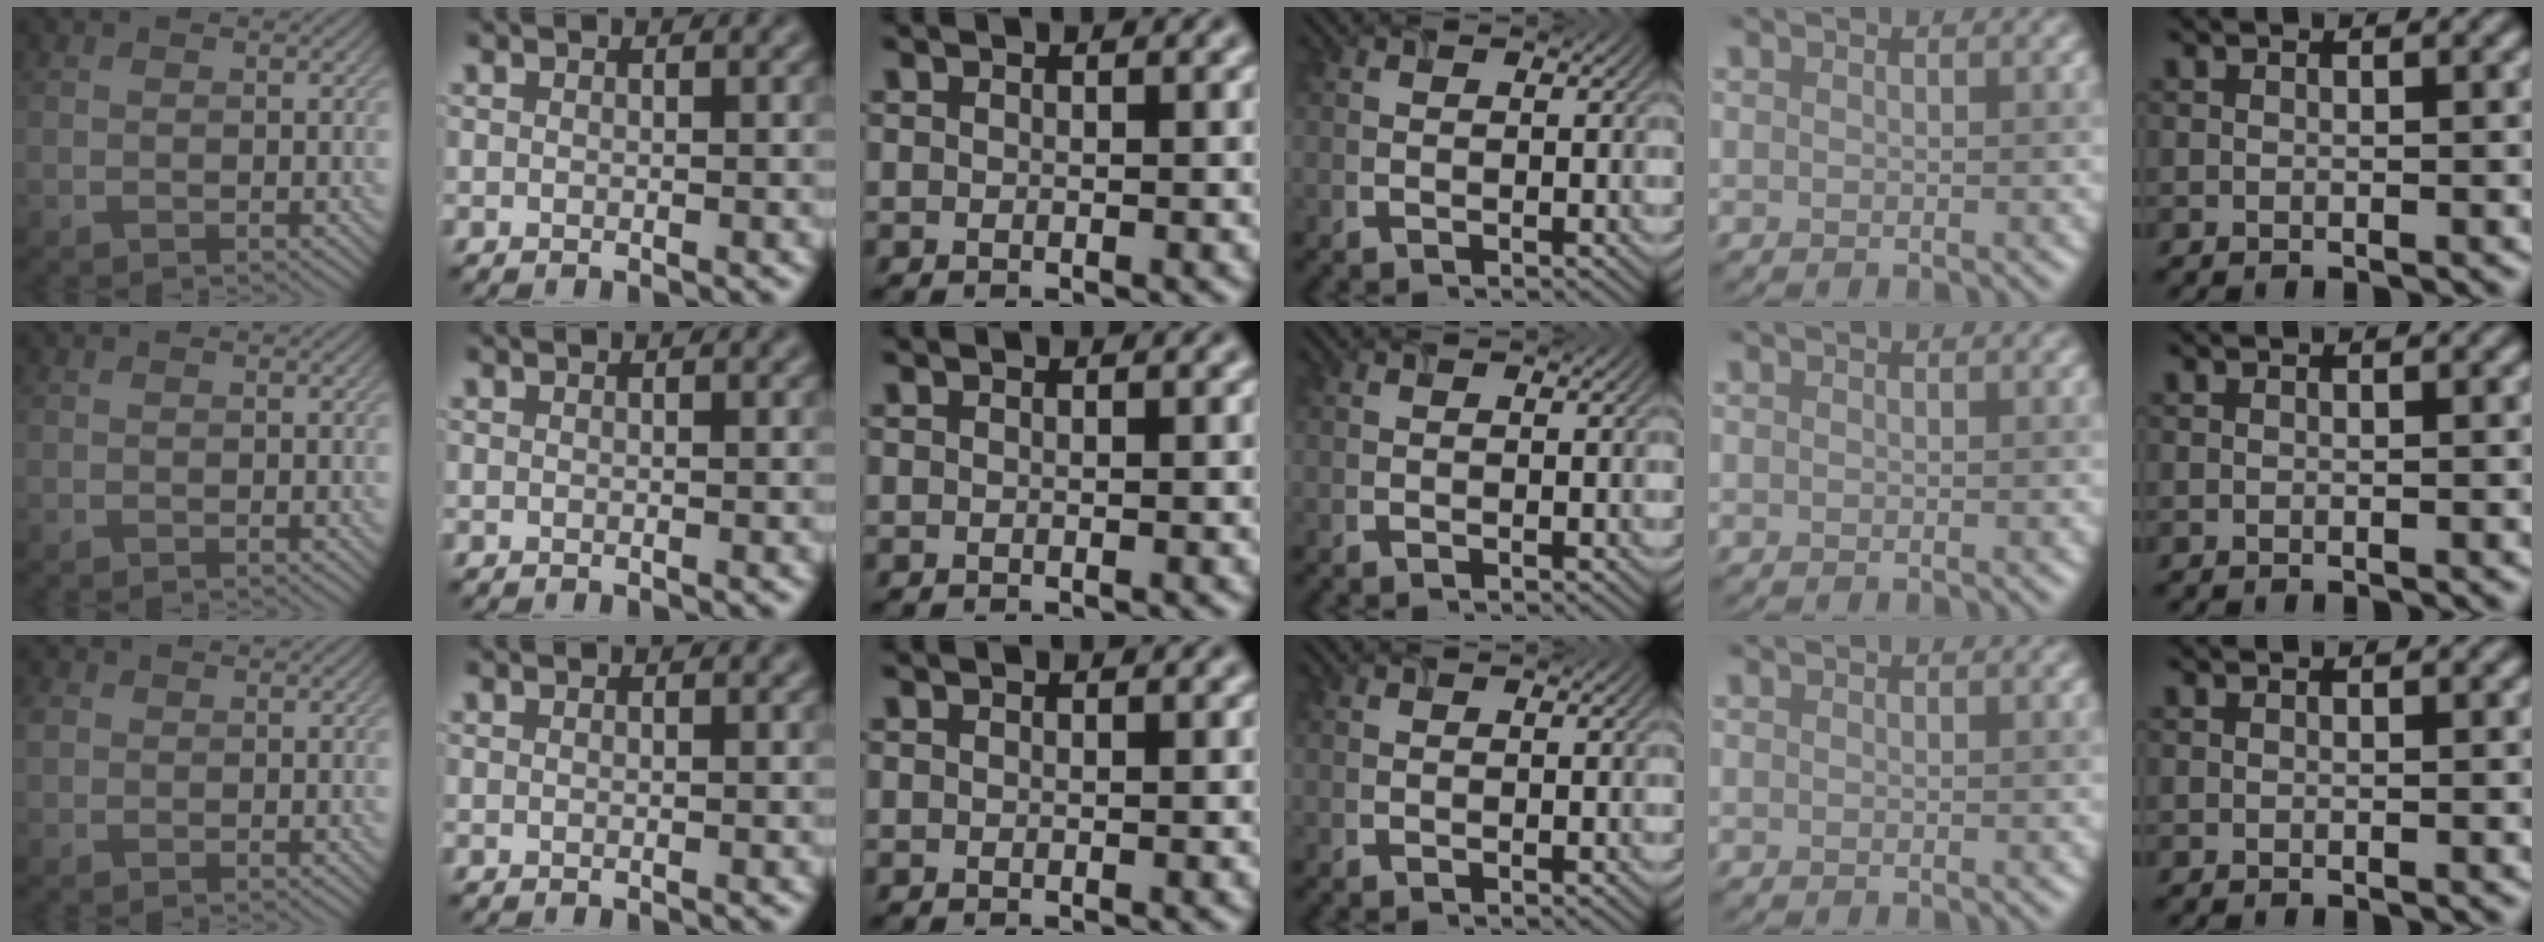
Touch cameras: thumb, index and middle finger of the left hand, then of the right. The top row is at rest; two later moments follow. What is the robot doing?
{"motion": "insert", "object": "airpods case & airpods"}